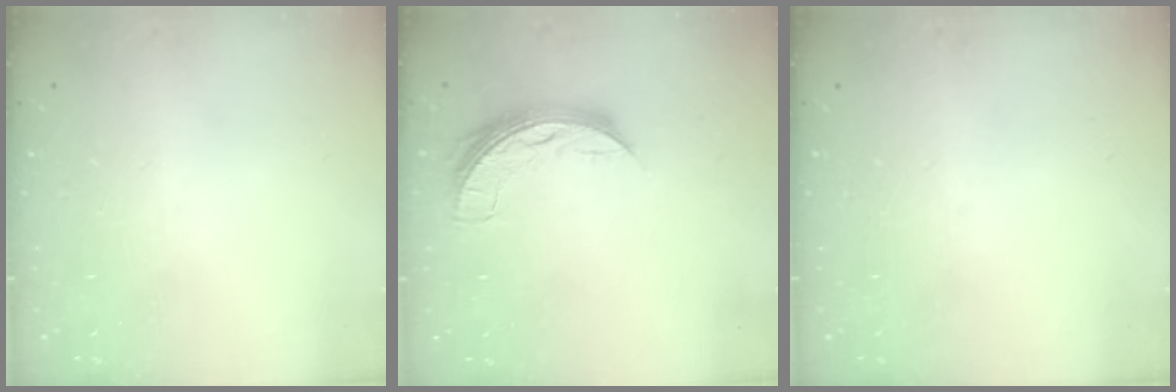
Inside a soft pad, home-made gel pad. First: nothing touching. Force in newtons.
{"total": 7.0, "press": 7.0, "slide": 0.7}
{"total": 0.0}